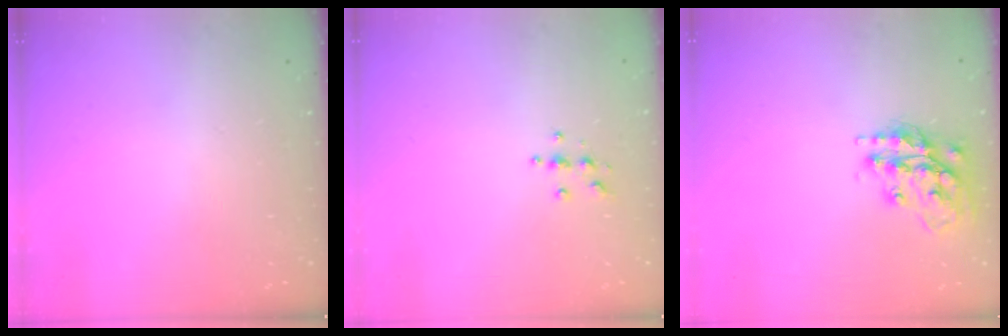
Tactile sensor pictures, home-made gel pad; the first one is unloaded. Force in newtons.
{"total": 3.6, "press": 3.6, "slide": 0.4}
{"total": 16.1, "press": 16.0, "slide": 1.3}